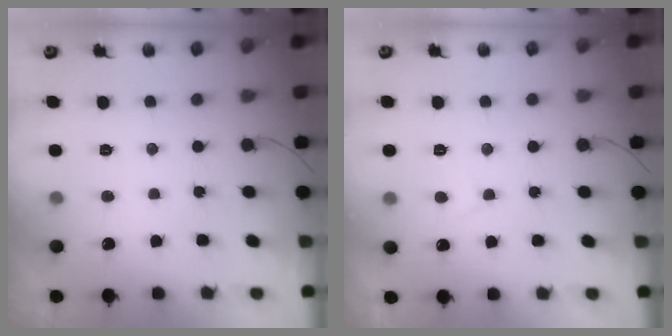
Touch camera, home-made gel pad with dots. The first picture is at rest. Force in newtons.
{"total": 3.4, "press": 3.3, "slide": 0.5}